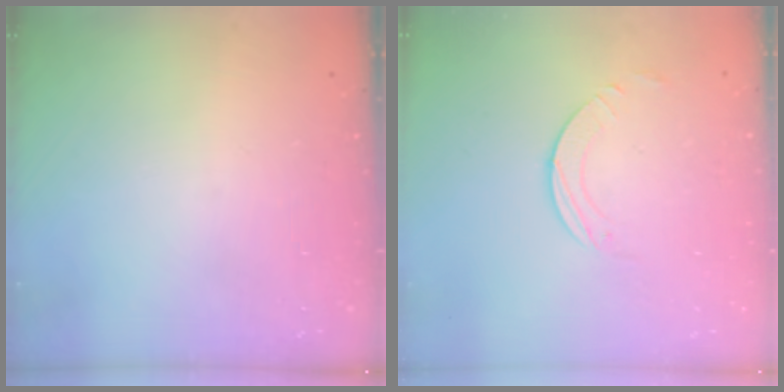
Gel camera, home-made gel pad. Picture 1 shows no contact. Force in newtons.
{"total": 2.8, "press": 2.8, "slide": 0.2}